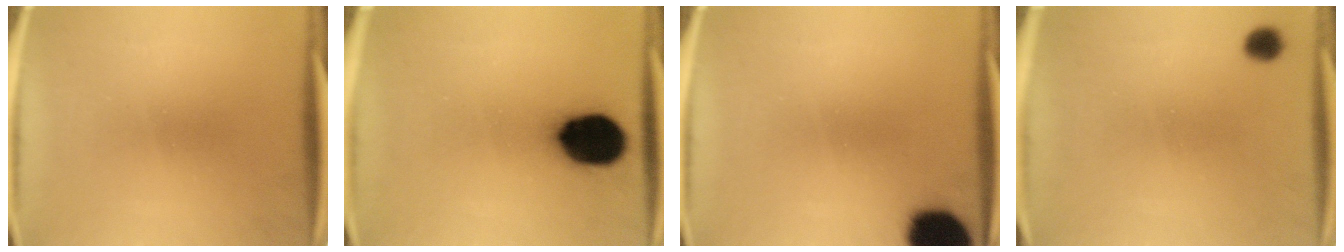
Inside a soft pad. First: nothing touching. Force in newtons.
{"total": 16.0}
{"total": 15.9}
{"total": 2.2}